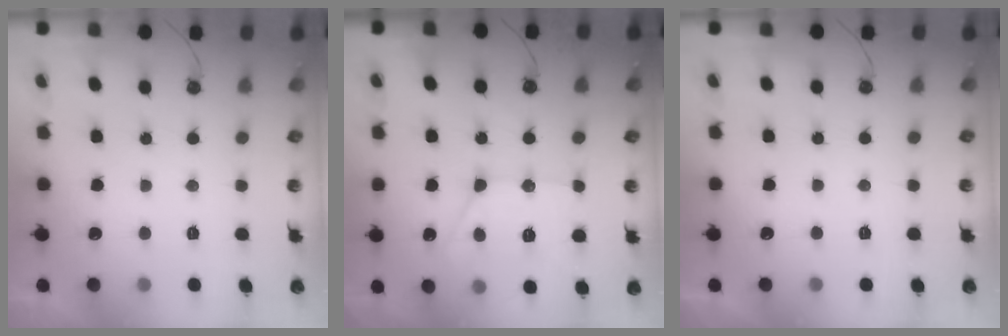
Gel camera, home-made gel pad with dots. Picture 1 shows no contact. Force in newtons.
{"total": 14.6, "press": 14.5, "slide": 1.4}
{"total": 0.0}